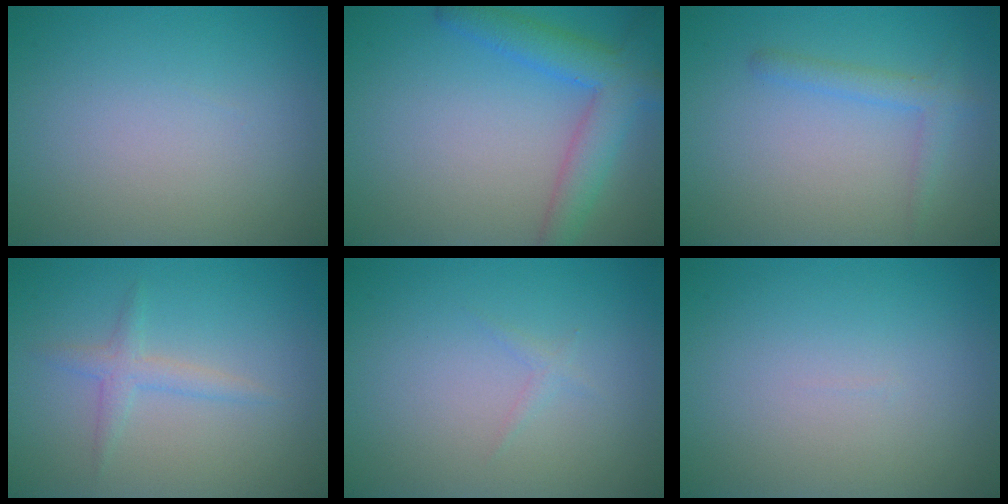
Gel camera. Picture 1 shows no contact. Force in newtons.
{"total": 5.1, "press": 5.0, "slide": 0.3}
{"total": 1.9, "press": 1.9, "slide": 0.1}
{"total": 1.7, "press": 1.7, "slide": 0.1}
{"total": 0.6, "press": 0.6, "slide": 0.0}
{"total": 0.0}